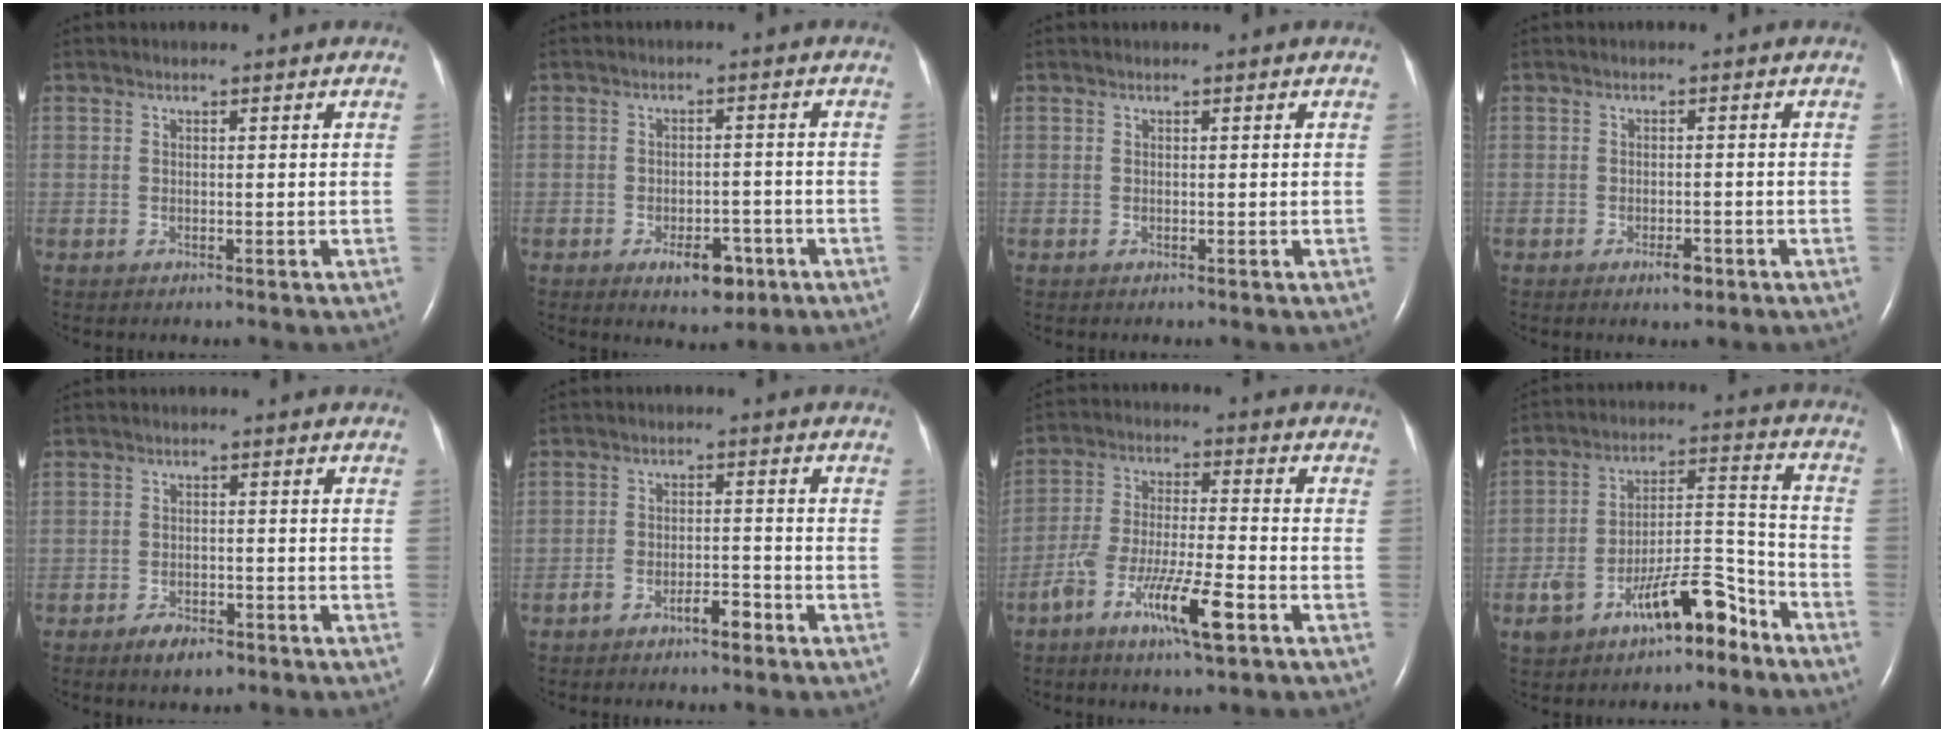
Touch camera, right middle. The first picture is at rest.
{"total": 5.5, "force": [-3.0, 2.7, 3.8], "torque": [-0.052, 0.002, -0.038]}
{"total": 0.0}
{"total": 2.2, "force": [-1.4, 0.8, 1.6], "torque": [-0.025, 0.000, -0.019]}
{"total": 3.5, "force": [-2.5, 1.6, 1.9], "torque": [-0.039, -0.001, -0.037]}
{"total": 3.8, "force": [-2.7, 1.2, 2.4], "torque": [-0.042, 0.011, -0.045]}
{"total": 10.8, "force": [-5.7, 1.4, 9.1], "torque": [-0.177, -0.006, -0.104]}
{"total": 12.7, "force": [-7.8, 4.3, 9.1], "torque": [-0.164, 0.027, -0.124]}